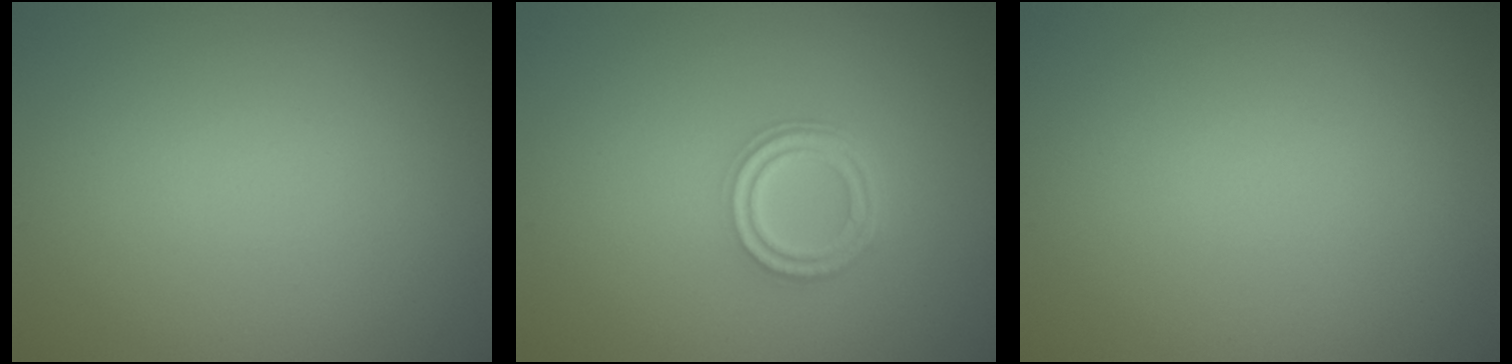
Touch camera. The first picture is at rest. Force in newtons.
{"total": 3.6, "press": 2.7, "slide": 2.4}
{"total": 0.0}